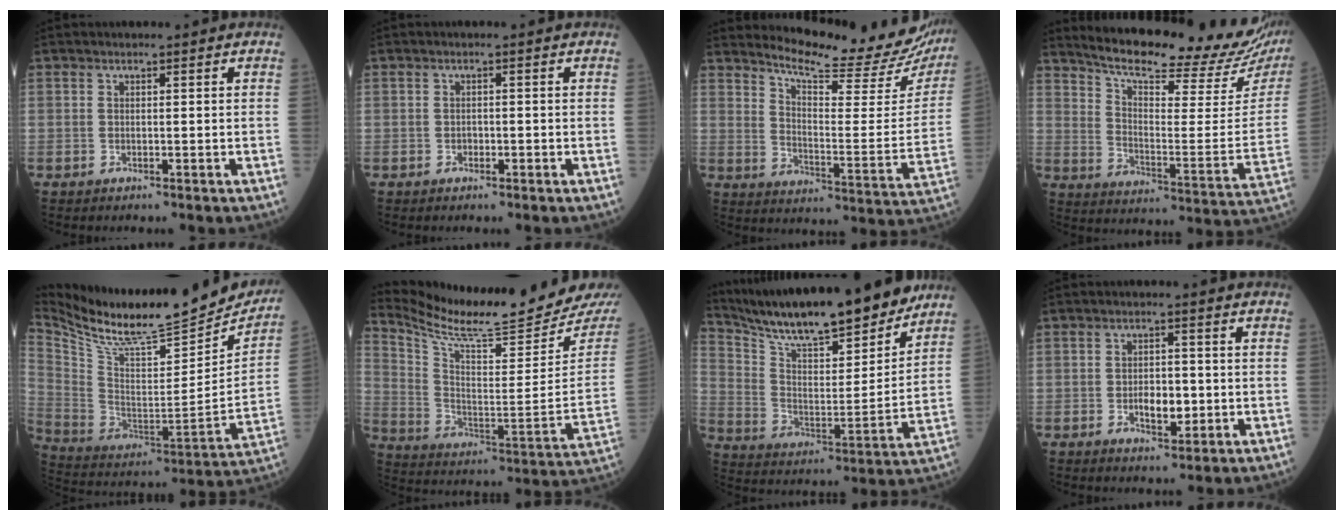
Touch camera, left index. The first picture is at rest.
{"total": 0.0}
{"total": 21.1, "force": [19.7, 2.2, 7.2], "torque": [-0.104, -0.089, 0.249]}
{"total": 25.1, "force": [22.2, 2.7, 11.4], "torque": [-0.177, -0.071, 0.295]}
{"total": 26.2, "force": [23.6, 3.8, 10.5], "torque": [-0.191, -0.065, 0.360]}
{"total": 19.0, "force": [18.2, -1.2, 5.3], "torque": [-0.108, -0.113, 0.284]}
{"total": 21.4, "force": [18.9, 2.5, 9.6], "torque": [-0.171, -0.014, 0.304]}
{"total": 4.1, "force": [-1.0, 2.1, 3.4], "torque": [-0.051, -0.001, -0.012]}